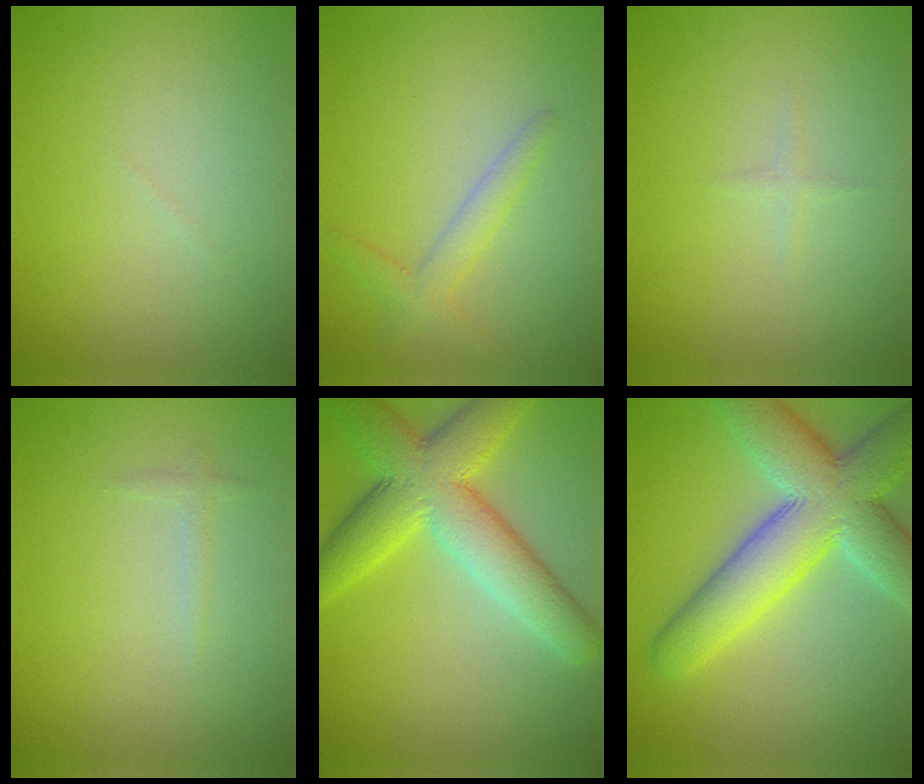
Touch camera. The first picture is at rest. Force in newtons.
{"total": 2.2, "press": 2.2, "slide": 0.1}
{"total": 0.6, "press": 0.6, "slide": 0.0}
{"total": 0.7, "press": 0.7, "slide": 0.1}
{"total": 8.2, "press": 8.2, "slide": 0.1}
{"total": 10.3, "press": 10.2, "slide": 1.0}